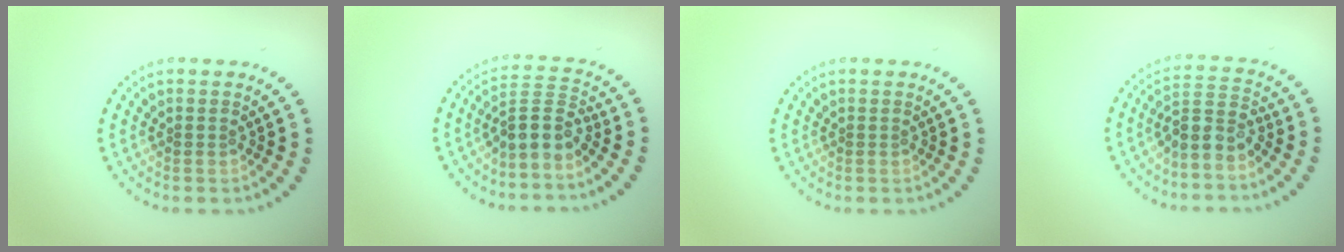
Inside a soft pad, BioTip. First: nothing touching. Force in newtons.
{"total": 3.2, "press": 2.3, "slide": 2.1}
{"total": 0.0}
{"total": 3.1, "press": 2.4, "slide": 1.9}